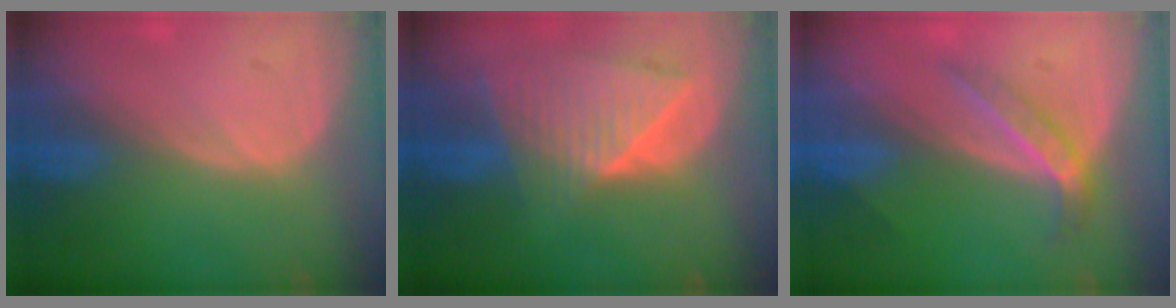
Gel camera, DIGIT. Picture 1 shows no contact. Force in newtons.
{"total": 9.0, "press": 8.0, "slide": 4.2}
{"total": 4.5, "press": 3.9, "slide": 2.1}